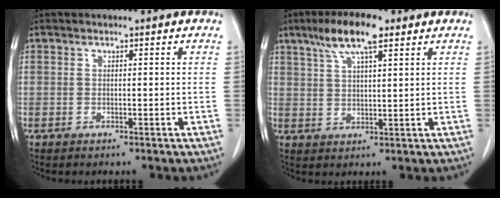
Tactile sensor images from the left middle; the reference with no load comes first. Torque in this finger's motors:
{"motor_torque": [1.19, -0.95, 0.14, 0.11]}